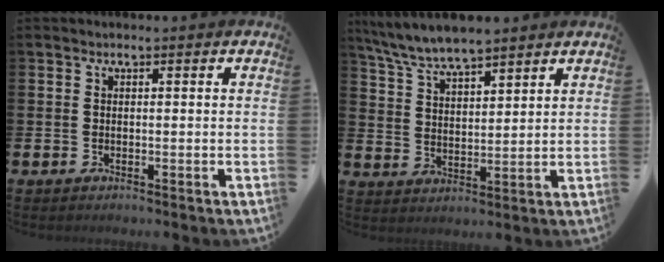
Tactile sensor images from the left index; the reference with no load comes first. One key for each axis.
{"total": 6.8, "fx": 6.5, "fy": 1.0, "fz": 1.7, "tx": -0.063, "ty": -0.024, "tz": 0.120}